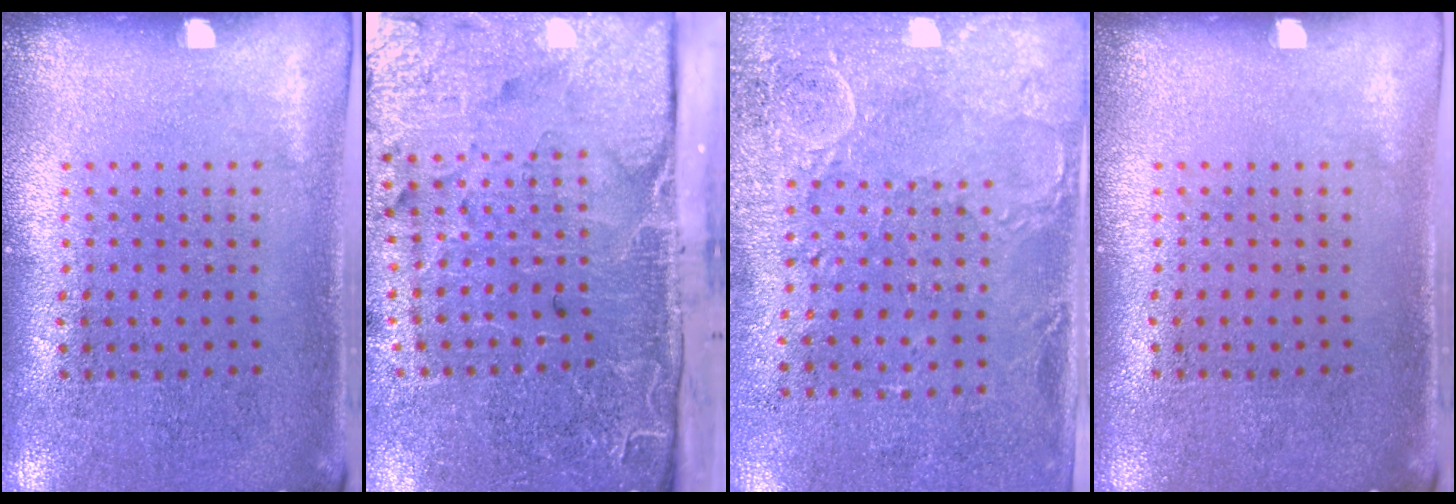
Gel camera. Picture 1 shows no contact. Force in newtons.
{"total": 5.0, "press": 4.0, "slide": 3.1}
{"total": 3.0, "press": 2.2, "slide": 2.0}
{"total": 0.0}